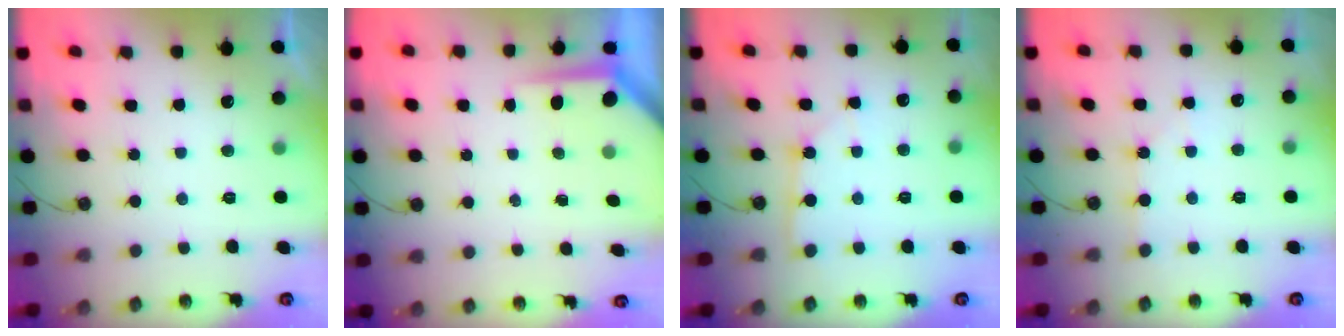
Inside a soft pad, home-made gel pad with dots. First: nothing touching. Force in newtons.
{"total": 4.0, "press": 3.9, "slide": 0.3}
{"total": 2.0, "press": 2.0, "slide": 0.3}
{"total": 1.6, "press": 1.6, "slide": 0.3}